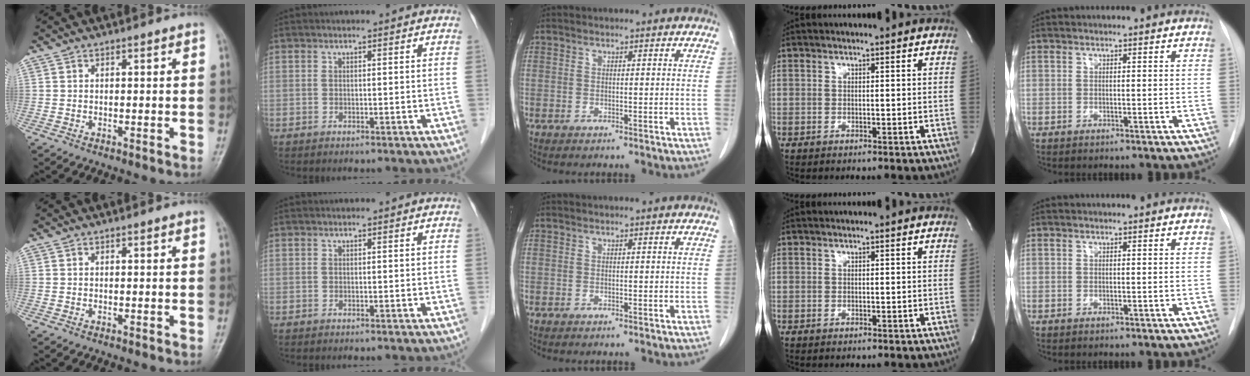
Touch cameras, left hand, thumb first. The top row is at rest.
{}